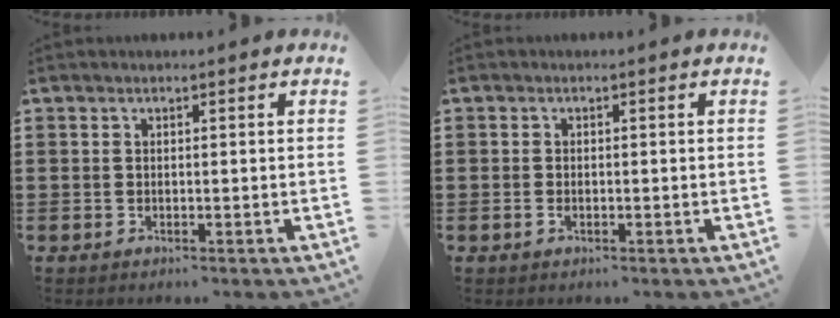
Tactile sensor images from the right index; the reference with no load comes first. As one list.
[{"total": 0.9, "force": [-0.4, 0.3, 0.7], "torque": [-0.016, -0.005, -0.005]}]